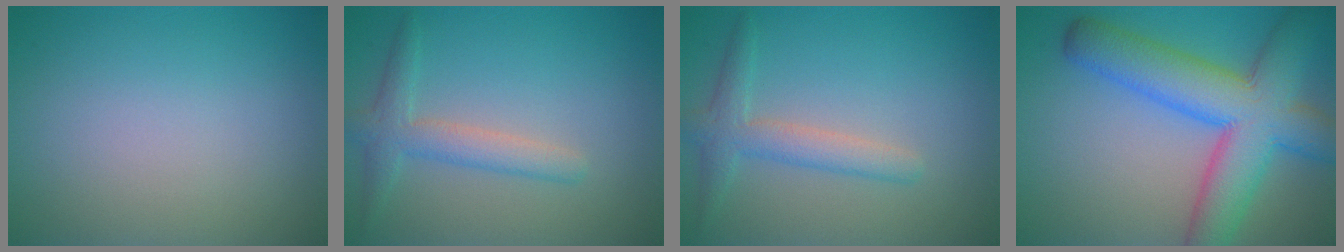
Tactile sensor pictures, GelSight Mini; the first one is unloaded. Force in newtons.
{"total": 2.9, "press": 2.9, "slide": 0.1}
{"total": 2.9, "press": 2.9, "slide": 0.1}
{"total": 10.1, "press": 10.1, "slide": 0.4}